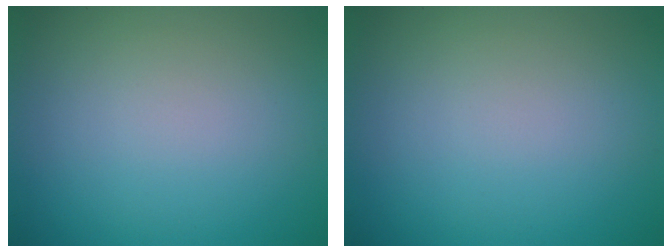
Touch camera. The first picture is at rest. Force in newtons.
{"total": 0.0}